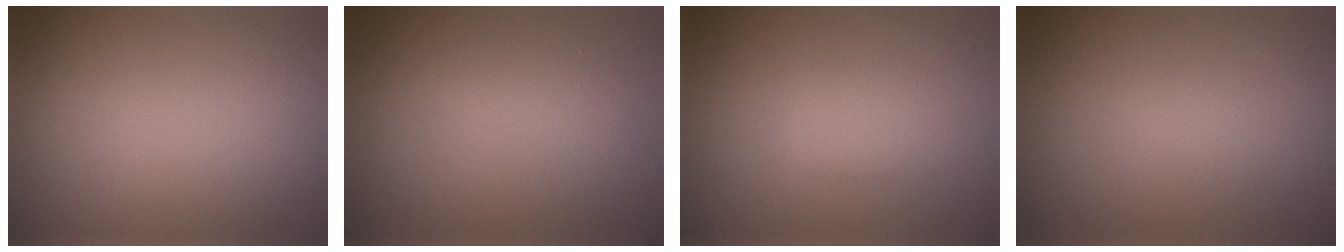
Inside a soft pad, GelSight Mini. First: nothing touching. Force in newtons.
{"total": 1.9, "press": 1.9, "slide": 0.1}
{"total": 1.7, "press": 1.7, "slide": 0.3}
{"total": 0.9, "press": 0.9, "slide": 0.1}